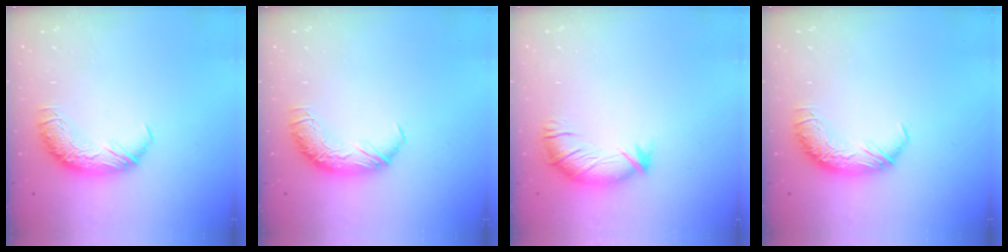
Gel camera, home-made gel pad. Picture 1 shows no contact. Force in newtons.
{"total": 0.0}
{"total": 2.9, "press": 2.0, "slide": 2.2}
{"total": 0.0}